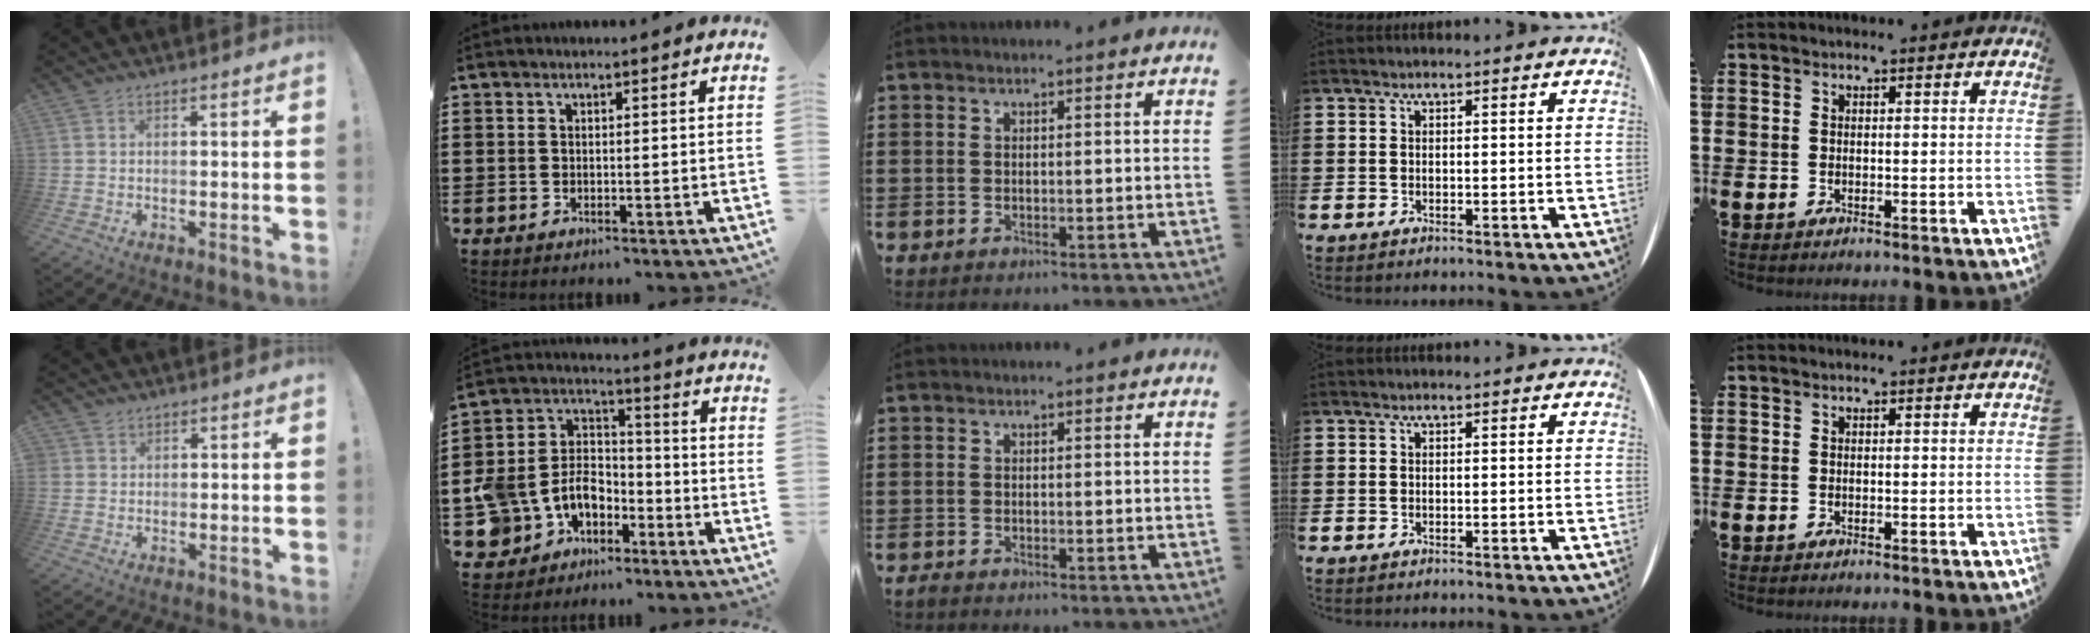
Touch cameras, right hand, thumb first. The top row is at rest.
{"thumb": {"total": 1.6, "force": [1.2, 1.0, 0.1], "torque": [0.004, -0.006, 0.022]}, "index": {"total": 8.9, "force": [-4.8, 6.9, 2.8], "torque": [-0.105, 0.013, -0.095]}, "middle": {"total": 0.6, "force": [-0.6, 0.1, 0.1], "torque": [-0.004, -0.003, -0.012]}}